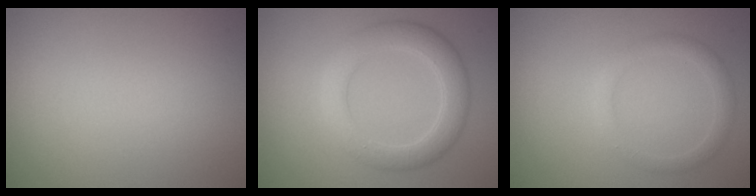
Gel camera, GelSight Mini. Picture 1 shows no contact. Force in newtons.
{"total": 4.4, "press": 4.4, "slide": 0.1}
{"total": 1.8, "press": 1.8, "slide": 0.1}